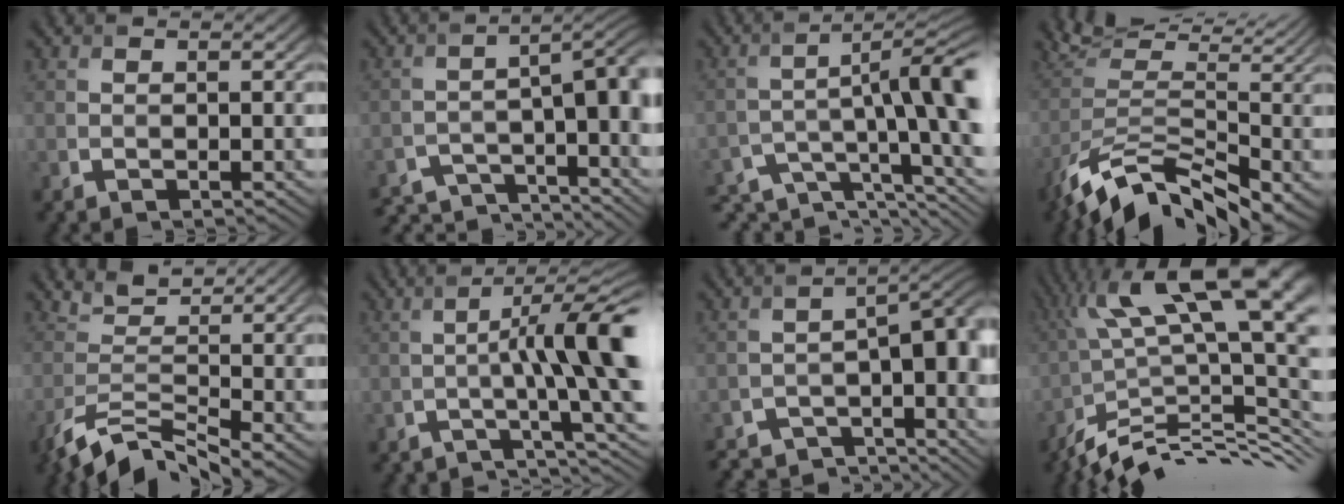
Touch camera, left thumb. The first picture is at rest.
{"total": 8.8, "force": [-6.3, 2.3, 5.8], "torque": [-0.085, -0.008, -0.091]}
{"total": 10.9, "force": [-5.9, 2.2, 9.0], "torque": [-0.133, -0.005, -0.083]}
{"total": 9.5, "force": [-4.2, 3.9, 7.6], "torque": [-0.147, 0.003, -0.067]}
{"total": 5.7, "force": [-3.7, 1.9, 3.9], "torque": [-0.084, -0.003, -0.072]}
{"total": 9.5, "force": [-1.4, 1.1, 9.4], "torque": [-0.132, 0.012, -0.028]}
{"total": 9.3, "force": [-7.0, 2.9, 5.4], "torque": [-0.081, -0.019, -0.101]}
{"total": 16.2, "force": [-1.0, 4.5, 15.5], "torque": [-0.237, 0.025, -0.018]}